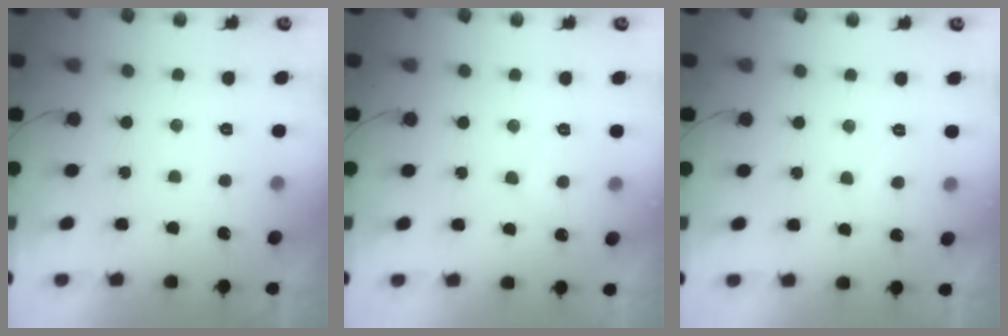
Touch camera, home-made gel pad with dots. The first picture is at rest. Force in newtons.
{"total": 5.1, "press": 5.0, "slide": 0.4}
{"total": 4.3, "press": 4.3, "slide": 0.3}